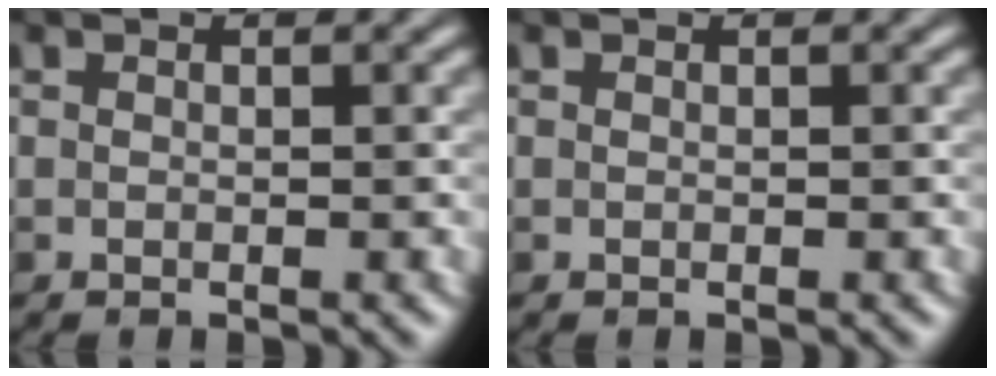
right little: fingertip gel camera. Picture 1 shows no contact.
{"total": 0.0}